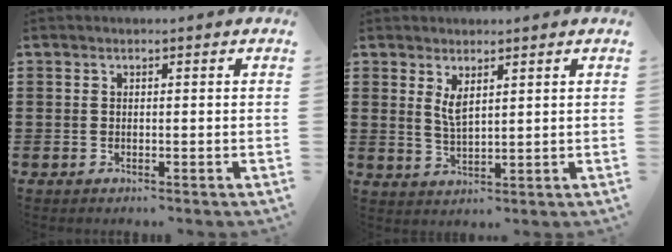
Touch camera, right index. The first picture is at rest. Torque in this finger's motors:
{"motor_torque": [0.04, 0.03, 0.16, 0.05]}